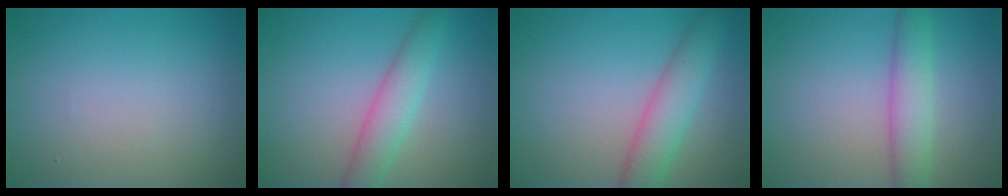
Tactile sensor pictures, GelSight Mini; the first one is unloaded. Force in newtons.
{"total": 3.5, "press": 3.5, "slide": 0.1}
{"total": 4.1, "press": 4.1, "slide": 0.2}
{"total": 3.5, "press": 3.5, "slide": 0.1}